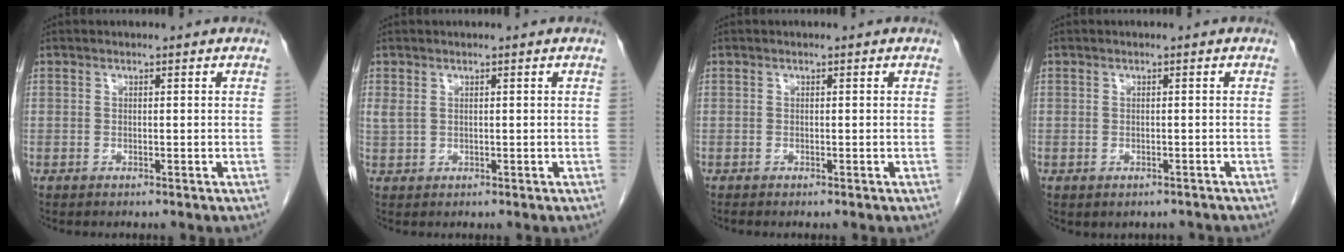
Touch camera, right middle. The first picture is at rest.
{"total": 1.7, "force": [0.7, 1.0, 1.1], "torque": [-0.034, 0.011, 0.025]}
{"total": 0.0}
{"total": 2.0, "force": [-1.6, 1.0, 0.9], "torque": [-0.018, -0.001, -0.013]}